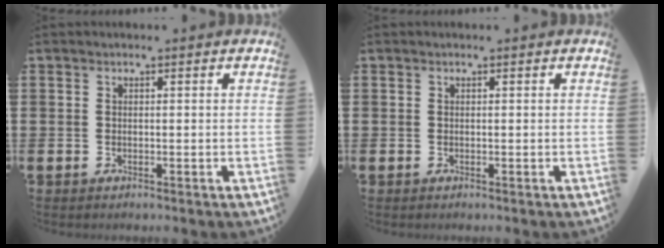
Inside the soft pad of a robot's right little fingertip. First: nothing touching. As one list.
[{"total": 0.0}]